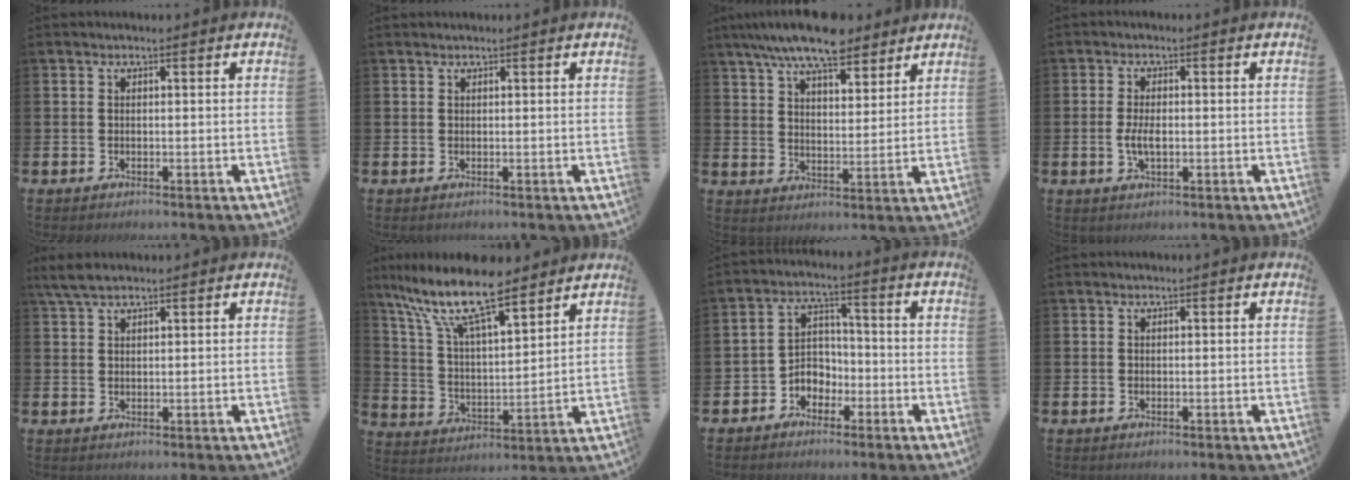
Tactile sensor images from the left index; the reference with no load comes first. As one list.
[{"total": 0.5, "force": [0.5, 0.1, 0.1], "torque": [0.000, 0.000, 0.009]}, {"total": 9.3, "force": [8.1, 2.4, 3.7], "torque": [-0.086, -0.027, 0.148]}, {"total": 3.2, "force": [-0.3, 1.5, 2.8], "torque": [-0.059, 0.000, -0.009]}, {"total": 3.6, "force": [2.9, 1.1, 1.9], "torque": [-0.041, -0.002, 0.053]}, {"total": 12.1, "force": [9.9, 3.1, 6.4], "torque": [-0.147, -0.045, 0.172]}, {"total": 3.6, "force": [-1.8, 2.9, 0.9], "torque": [-0.034, 0.002, -0.044]}, {"total": 0.0}]